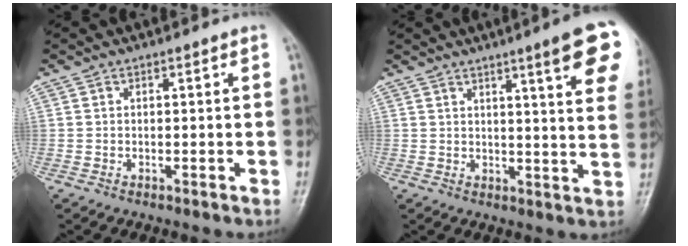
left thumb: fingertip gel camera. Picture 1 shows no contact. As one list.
[{"total": 14.2, "force": [7.7, 1.7, 11.8], "torque": [-0.127, -0.030, 0.088]}]